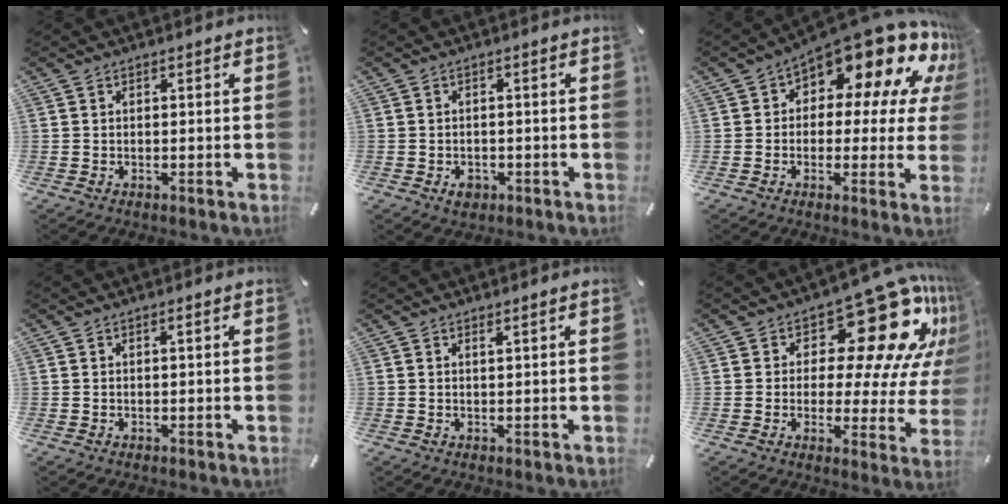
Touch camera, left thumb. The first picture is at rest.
{"total": 3.3, "force": [-1.5, 2.4, 1.6], "torque": [-0.032, 0.005, -0.028]}
{"total": 16.7, "force": [10.3, 8.3, 10.2], "torque": [-0.150, -0.085, 0.175]}
{"total": 0.5, "force": [0.2, 0.0, 0.5], "torque": [-0.009, 0.000, 0.003]}
{"total": 0.8, "force": [0.7, 0.0, 0.5], "torque": [-0.010, -0.002, 0.012]}
{"total": 22.5, "force": [11.5, 10.4, 16.3], "torque": [-0.205, -0.086, 0.188]}